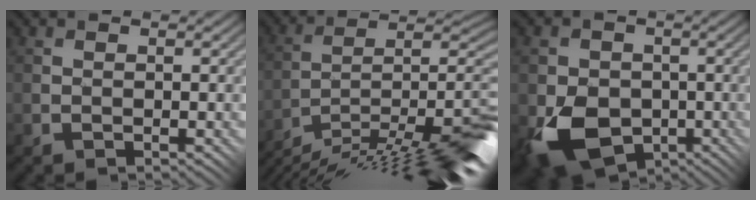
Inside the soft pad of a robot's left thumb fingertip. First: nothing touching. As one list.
[{"total": 14.5, "force": [-10.6, 2.2, 9.7], "torque": [-0.146, 0.010, -0.173]}, {"total": 10.0, "force": [-3.8, 7.3, 5.7], "torque": [-0.115, -0.033, -0.076]}]